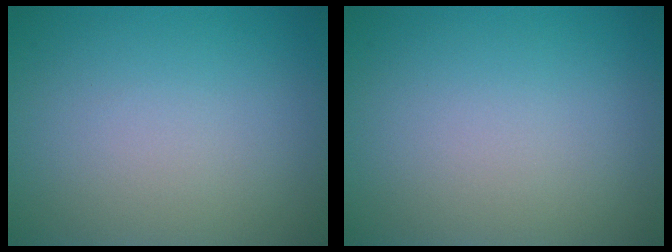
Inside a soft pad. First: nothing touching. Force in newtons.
{"total": 0.0}